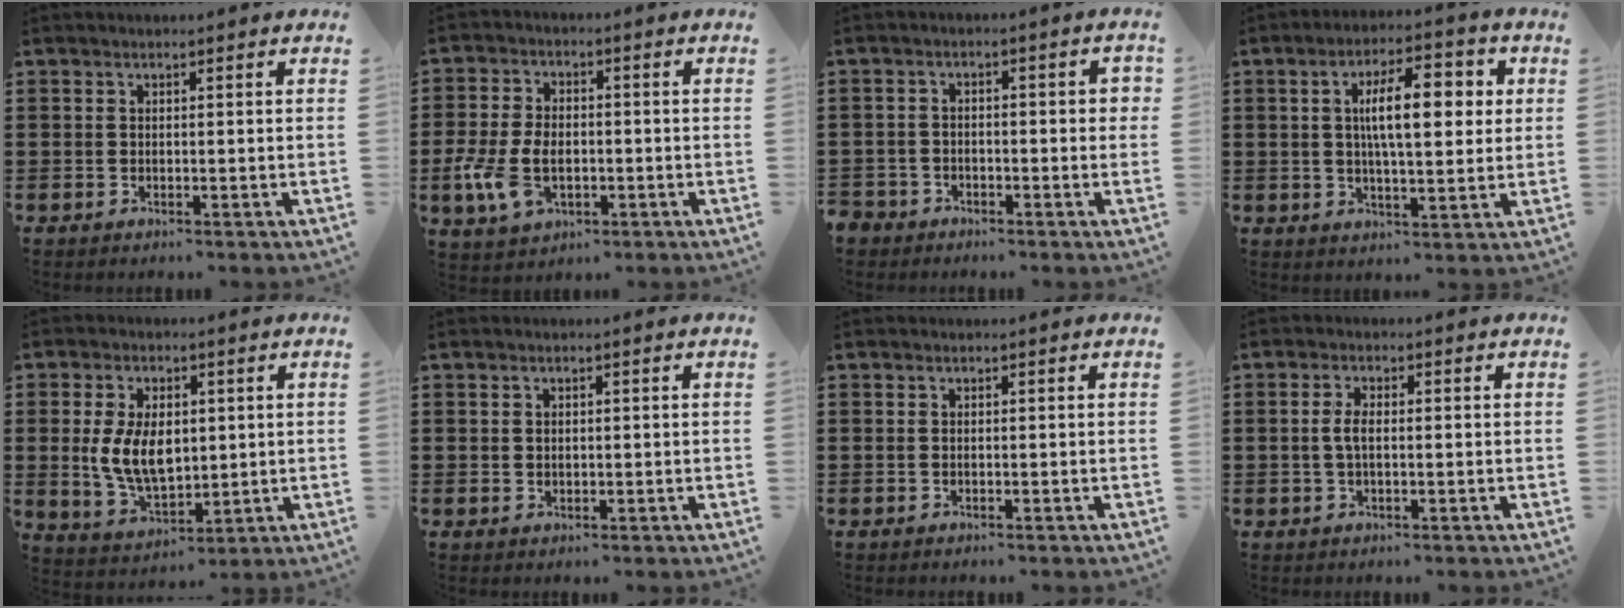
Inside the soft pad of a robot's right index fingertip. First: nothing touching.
{"total": 7.9, "force": [-2.0, 5.0, 5.7], "torque": [-0.141, 0.001, -0.041]}
{"total": 2.7, "force": [-2.2, 1.4, 0.6], "torque": [-0.014, 0.006, -0.049]}
{"total": 10.2, "force": [2.2, 3.6, 9.3], "torque": [-0.155, 0.006, 0.030]}
{"total": 8.6, "force": [0.9, 5.9, 6.2], "torque": [-0.139, 0.007, 0.014]}
{"total": 0.9, "force": [0.4, 0.7, 0.4], "torque": [-0.009, 0.004, 0.007]}
{"total": 0.0}
{"total": 2.8, "force": [0.0, 1.1, 2.5], "torque": [-0.063, -0.001, -0.008]}